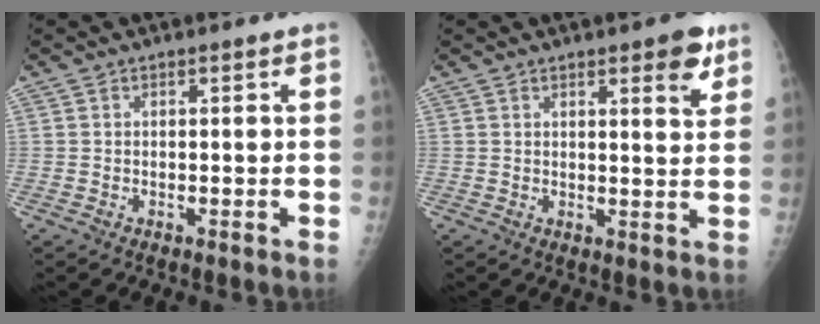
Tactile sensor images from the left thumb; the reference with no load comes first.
{"total": 5.8, "force": [3.4, 1.6, 4.4], "torque": [-0.043, -0.016, 0.038]}